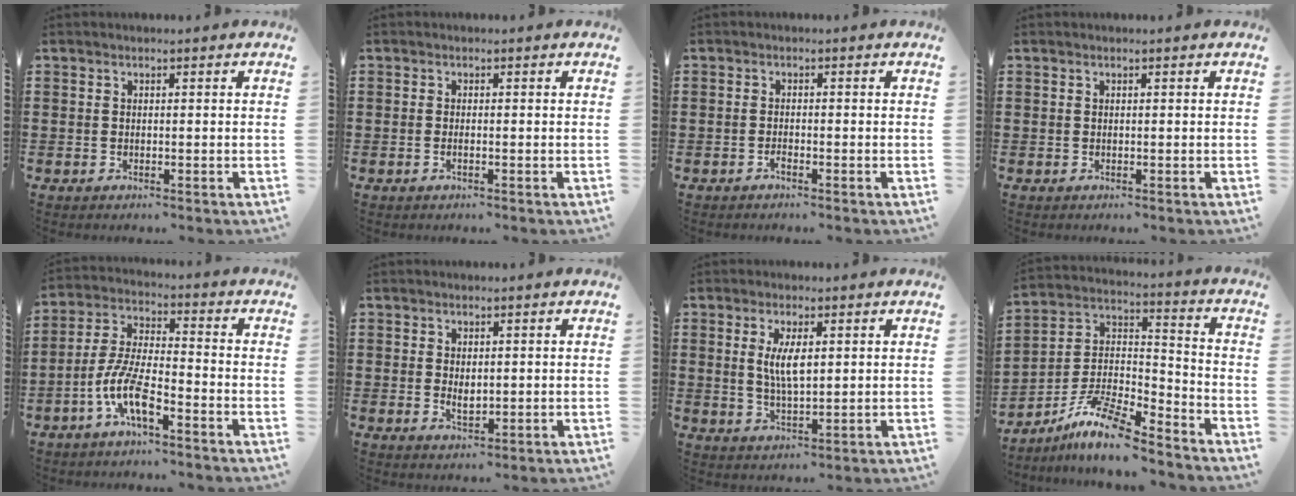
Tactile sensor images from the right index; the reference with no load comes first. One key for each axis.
{"total": 0.5, "fx": -0.3, "fy": -0.1, "fz": 0.4, "tx": -0.007, "ty": -0.004, "tz": -0.005}
{"total": 0.9, "fx": -0.8, "fy": 0.0, "fz": 0.4, "tx": -0.010, "ty": -0.005, "tz": -0.015}
{"total": 0.0}
{"total": 8.7, "fx": -4.7, "fy": 2.4, "fz": 7.0, "tx": -0.168, "ty": -0.011, "tz": -0.094}
{"total": 2.0, "fx": 0.1, "fy": 1.2, "fz": 1.6, "tx": -0.024, "ty": 0.001, "tz": 0.001}
{"total": 5.1, "fx": 0.9, "fy": 1.7, "fz": 4.7, "tx": -0.095, "ty": 0.004, "tz": 0.014}
{"total": 10.0, "fx": -8.3, "fy": 1.7, "fz": 5.3, "tx": -0.123, "ty": 0.002, "tz": -0.170}